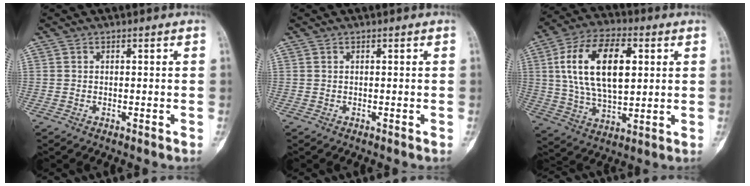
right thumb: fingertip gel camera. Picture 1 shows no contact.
{"total": 0.0}
{"total": 18.6, "force": [4.0, 10.1, 15.2], "torque": [-0.260, 0.001, 0.073]}